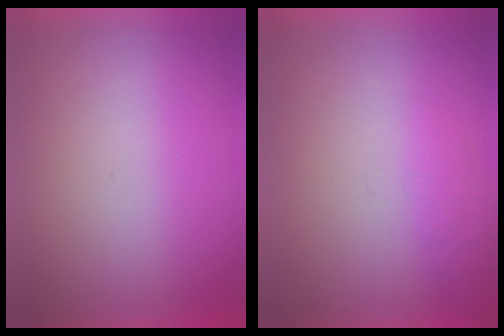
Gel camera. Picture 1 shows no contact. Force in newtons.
{"total": 1.4}